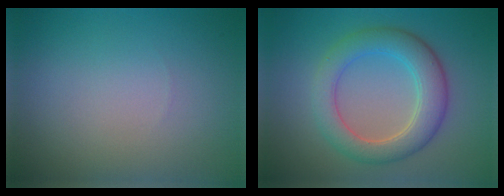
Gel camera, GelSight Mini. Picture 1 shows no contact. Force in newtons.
{"total": 5.3, "press": 5.2, "slide": 0.5}